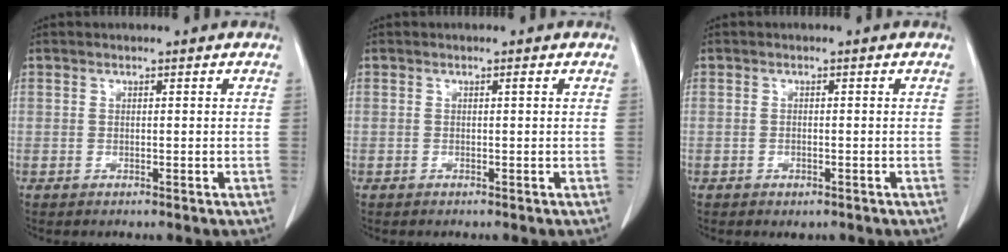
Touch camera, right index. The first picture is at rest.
{"total": 0.0}
{"total": 1.3, "force": [-0.7, 0.8, 0.8], "torque": [-0.014, 0.000, -0.002]}